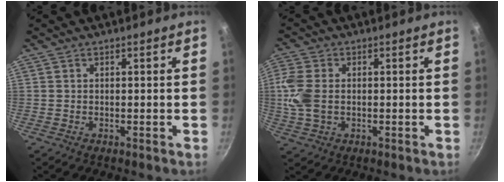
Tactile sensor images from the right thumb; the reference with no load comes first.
{"total": 7.6, "force": [0.1, 5.0, 5.6], "torque": [-0.127, 0.003, -0.002]}